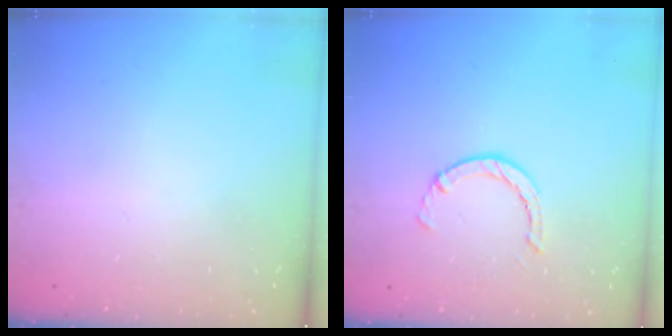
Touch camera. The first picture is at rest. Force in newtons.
{"total": 2.5, "press": 2.4, "slide": 0.4}